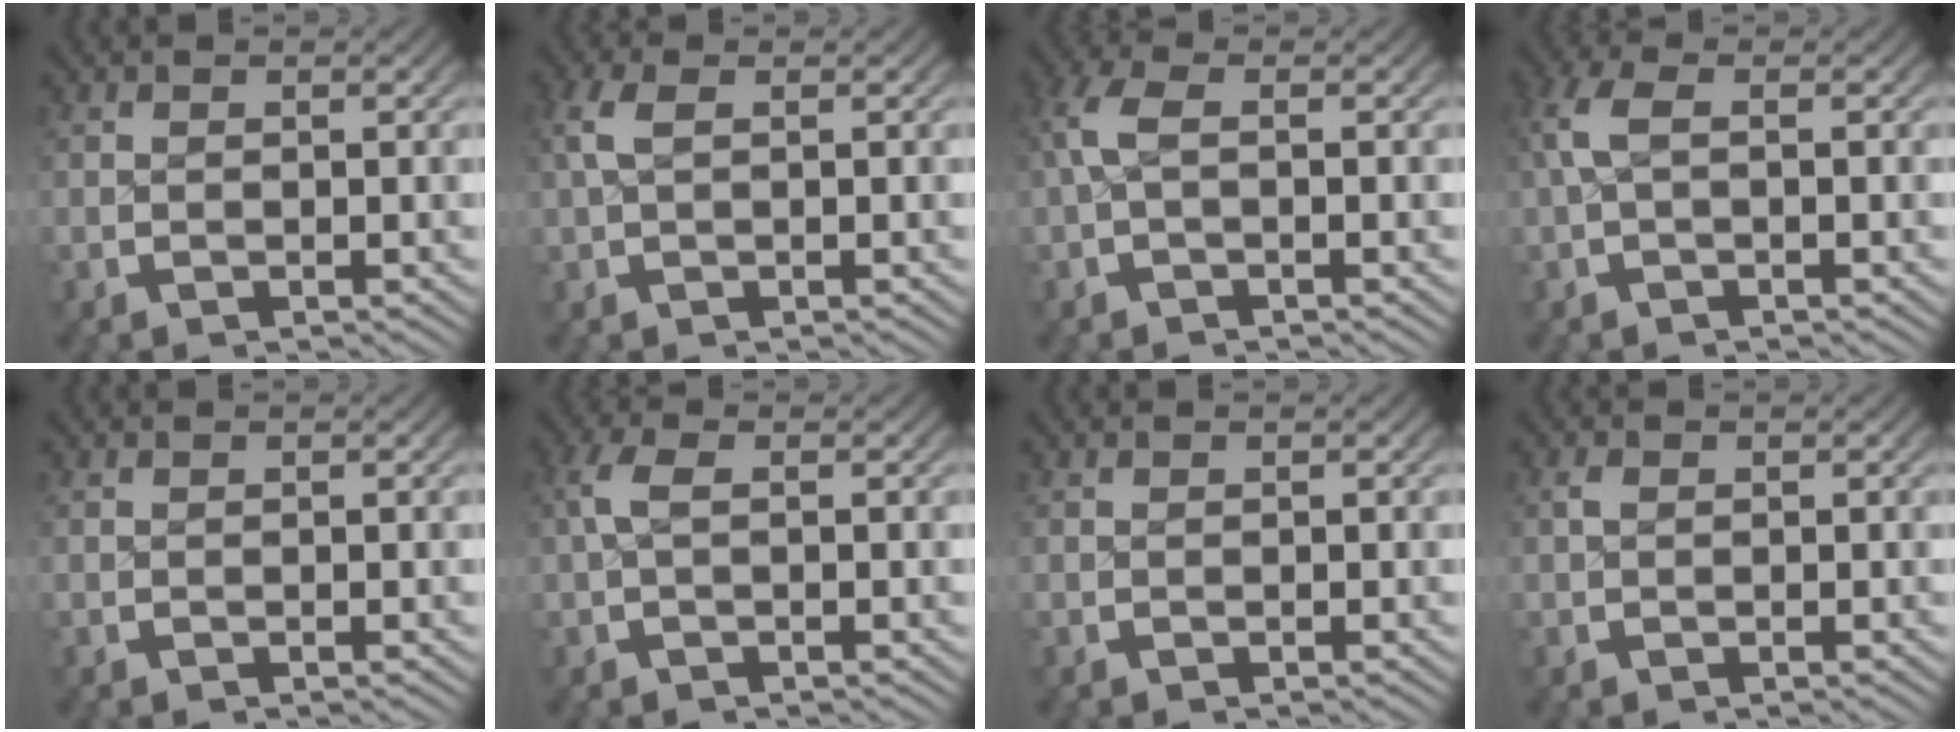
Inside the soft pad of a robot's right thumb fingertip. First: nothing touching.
{"total": 1.8, "force": [0.6, 0.6, 1.6], "torque": [-0.044, 0.006, 0.015]}
{"total": 2.5, "force": [0.2, 1.1, 2.2], "torque": [-0.058, 0.005, 0.006]}
{"total": 2.5, "force": [0.3, 1.1, 2.2], "torque": [-0.059, 0.005, 0.010]}
{"total": 0.0}
{"total": 2.0, "force": [0.4, 0.6, 1.8], "torque": [-0.047, 0.005, 0.009]}
{"total": 0.0}
{"total": 0.5, "force": [0.2, 0.3, 0.4], "torque": [-0.012, -0.001, 0.005]}